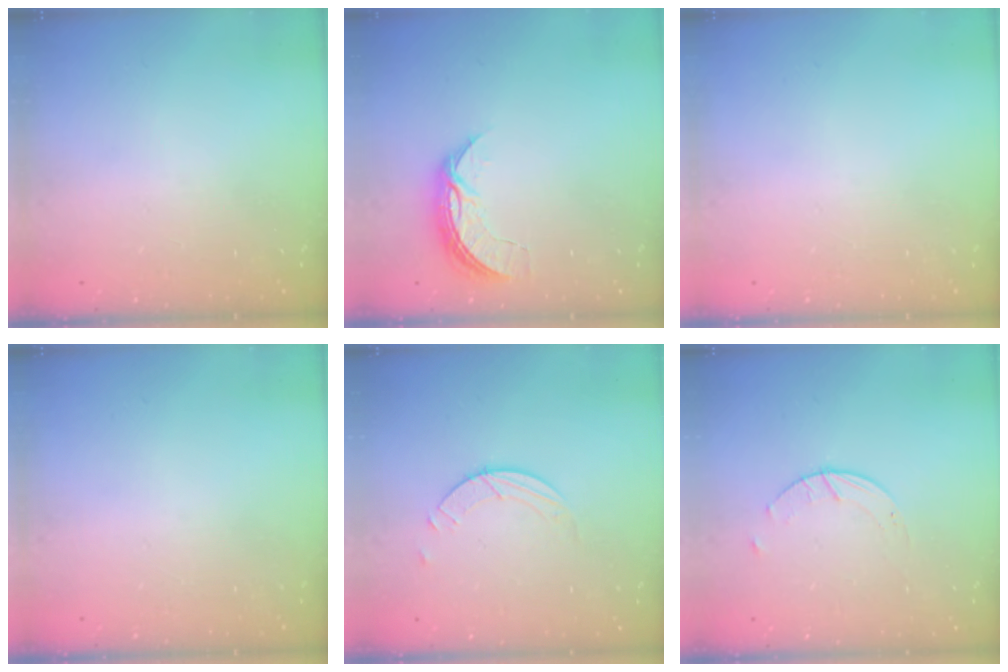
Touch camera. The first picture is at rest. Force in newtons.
{"total": 6.8, "press": 6.8, "slide": 0.7}
{"total": 0.0}
{"total": 0.0}
{"total": 2.5, "press": 2.4, "slide": 0.2}
{"total": 2.0, "press": 2.0, "slide": 0.3}